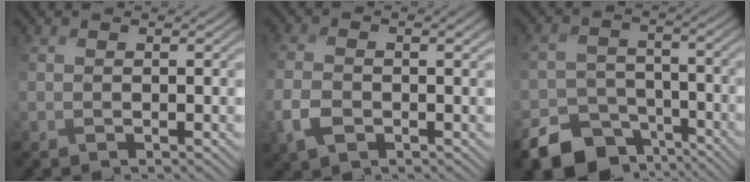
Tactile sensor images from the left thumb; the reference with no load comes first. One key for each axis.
{"total": 4.7, "fx": -1.8, "fy": 2.8, "fz": 3.3, "tx": -0.079, "ty": -0.006, "tz": -0.043}
{"total": 11.3, "fx": -8.4, "fy": 6.7, "fz": 3.4, "tx": -0.062, "ty": -0.023, "tz": -0.136}